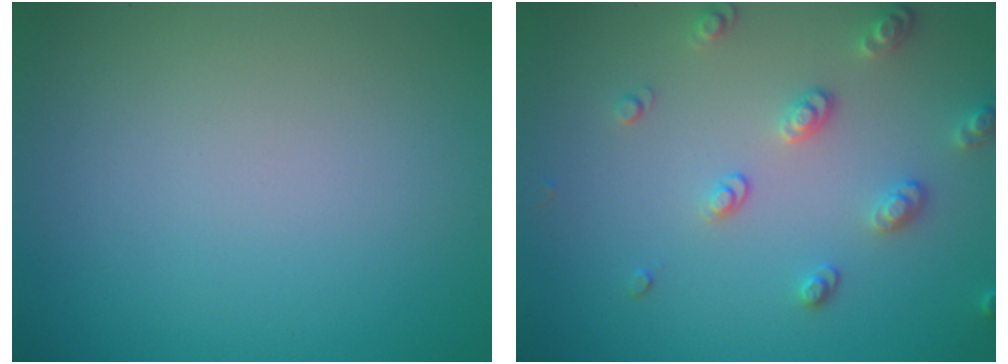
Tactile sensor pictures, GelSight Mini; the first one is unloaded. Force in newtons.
{"total": 2.6, "press": 2.6, "slide": 0.6}